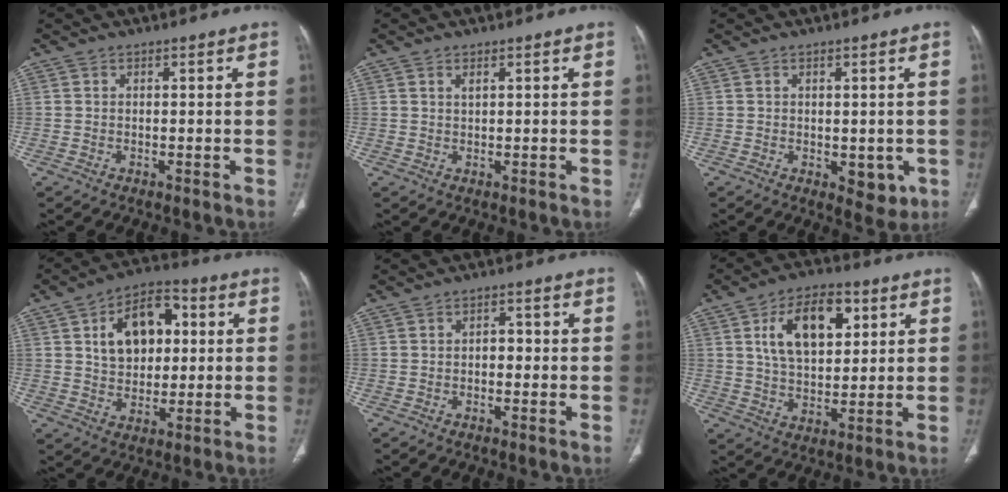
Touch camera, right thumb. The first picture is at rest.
{"total": 1.0, "force": [0.6, 0.4, 0.6], "torque": [-0.012, 0.000, 0.012]}
{"total": 4.6, "force": [-0.8, 2.9, 3.5], "torque": [-0.022, -0.008, -0.001]}
{"total": 13.6, "force": [3.2, 9.1, 9.6], "torque": [-0.118, 0.008, 0.049]}
{"total": 2.4, "force": [-0.2, 1.6, 1.7], "torque": [-0.014, 0.010, -0.008]}
{"total": 14.2, "force": [4.9, 8.1, 10.6], "torque": [-0.150, -0.006, 0.086]}